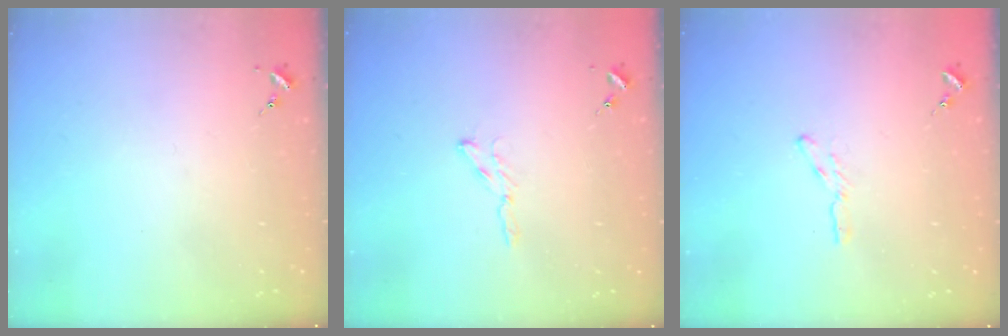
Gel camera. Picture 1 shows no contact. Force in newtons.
{"total": 3.4, "press": 3.4, "slide": 0.4}
{"total": 3.4, "press": 3.3, "slide": 0.3}